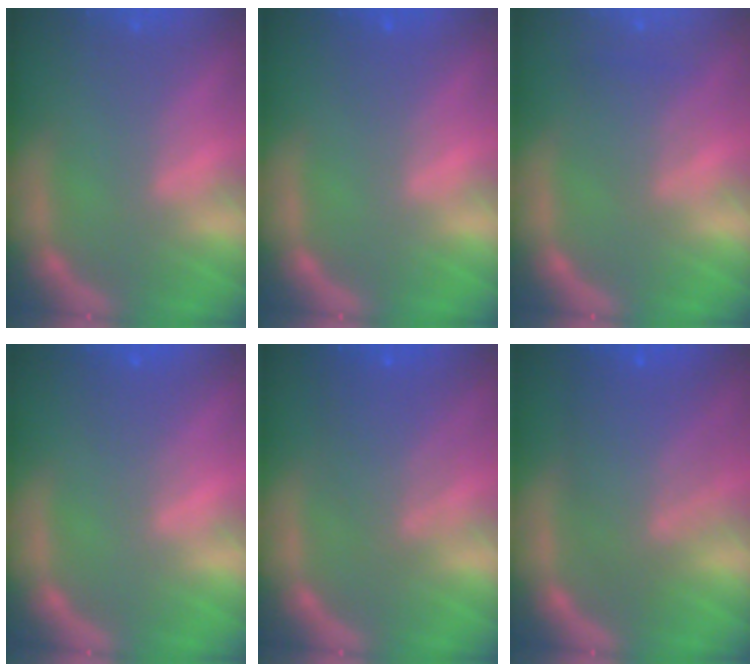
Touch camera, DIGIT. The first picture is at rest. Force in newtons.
{"total": 1.4}
{"total": 2.5}
{"total": 1.9}
{"total": 5.1}
{"total": 7.5}